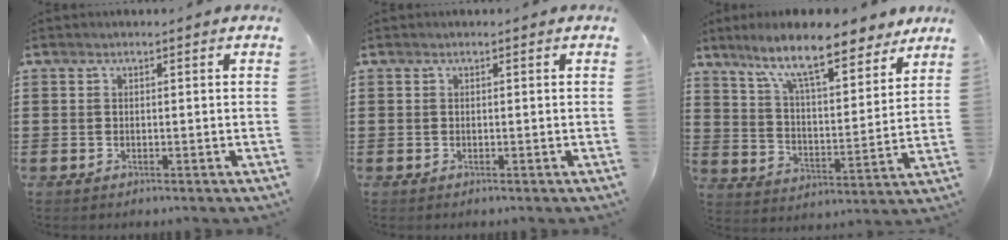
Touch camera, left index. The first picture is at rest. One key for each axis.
{"total": 0.0}
{"total": 11.5, "fx": 9.4, "fy": 1.8, "fz": 6.4, "tx": -0.147, "ty": -0.042, "tz": 0.162}